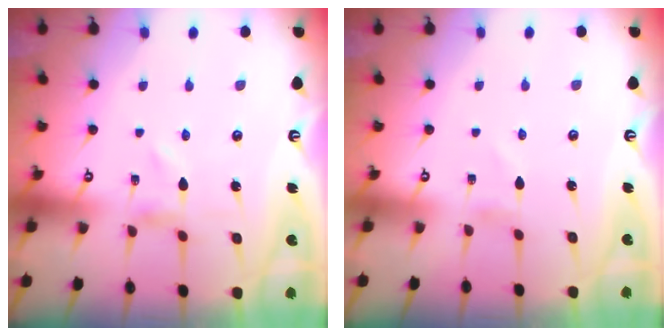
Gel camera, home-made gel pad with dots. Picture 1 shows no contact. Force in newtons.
{"total": 1.3, "press": 1.3, "slide": 0.1}